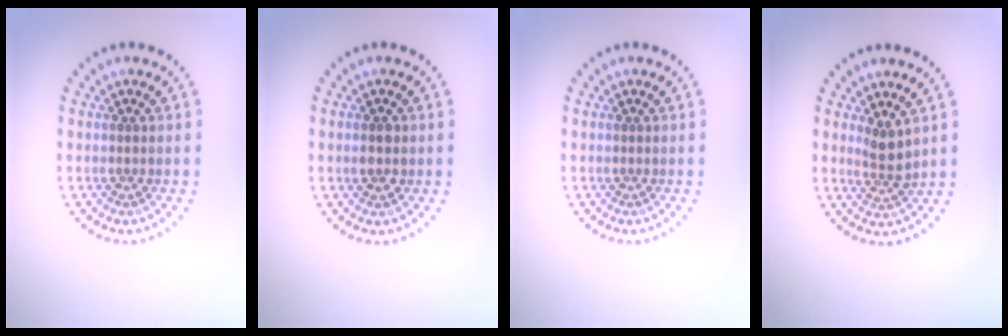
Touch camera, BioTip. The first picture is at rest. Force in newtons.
{"total": 1.5, "press": 1.4, "slide": 0.1}
{"total": 0.0}
{"total": 2.2, "press": 1.9, "slide": 1.3}